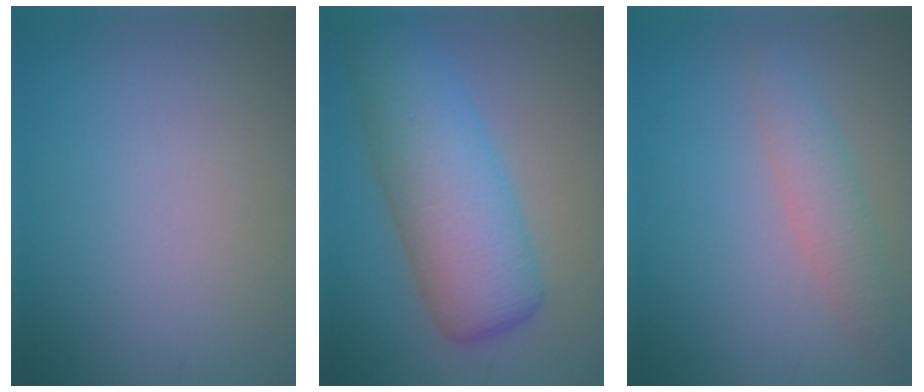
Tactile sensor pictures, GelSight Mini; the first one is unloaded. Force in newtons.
{"total": 8.8, "press": 8.7, "slide": 0.2}
{"total": 2.7, "press": 2.6, "slide": 0.2}